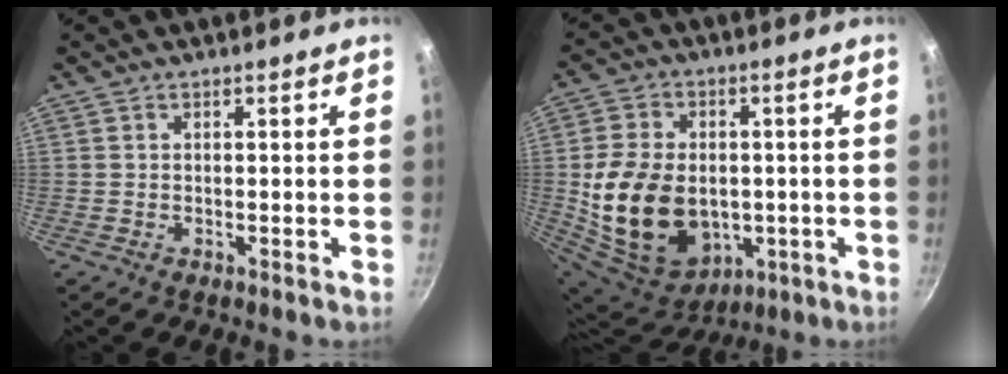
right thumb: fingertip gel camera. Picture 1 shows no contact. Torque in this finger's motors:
{"motor_torque": [-0.45, 1.63, 0.75, 0.68, 0.54]}